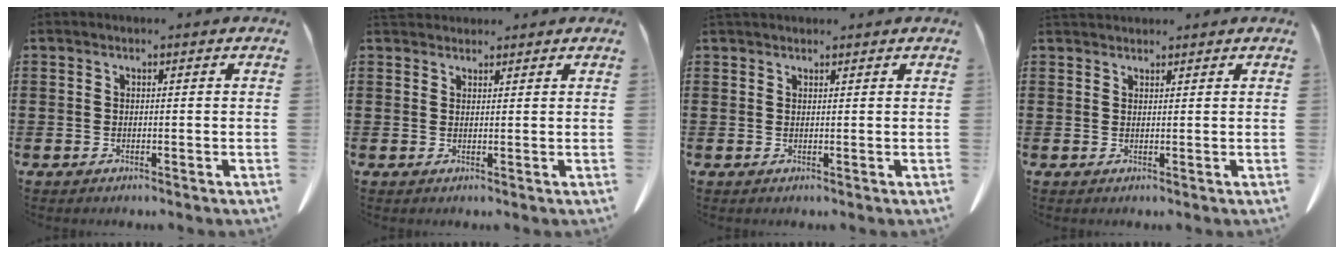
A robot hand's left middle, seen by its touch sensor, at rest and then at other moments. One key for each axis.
{"total": 1.9, "fx": 1.8, "fy": 0.7, "fz": 0.2, "tx": -0.010, "ty": 0.002, "tz": 0.036}
{"total": 1.0, "fx": 1.0, "fy": 0.2, "fz": 0.1, "tx": -0.005, "ty": -0.001, "tz": 0.020}
{"total": 1.4, "fx": 1.4, "fy": 0.3, "fz": 0.2, "tx": -0.007, "ty": 0.000, "tz": 0.028}